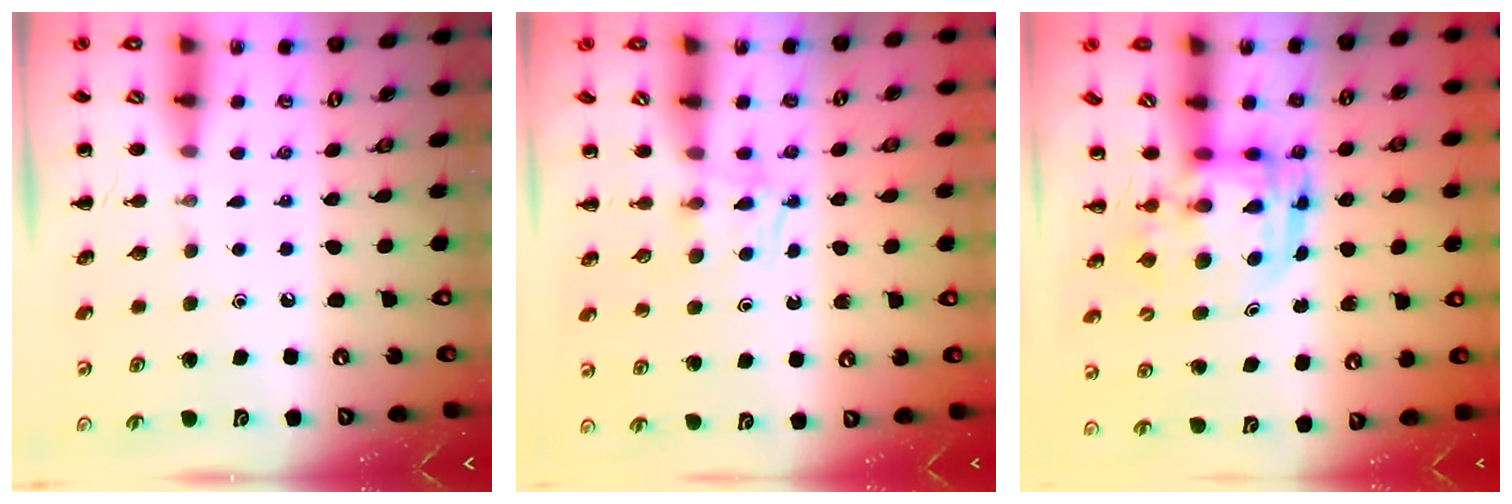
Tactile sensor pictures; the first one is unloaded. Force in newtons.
{"total": 3.2, "press": 2.8, "slide": 1.5}
{"total": 3.6, "press": 3.5, "slide": 0.7}